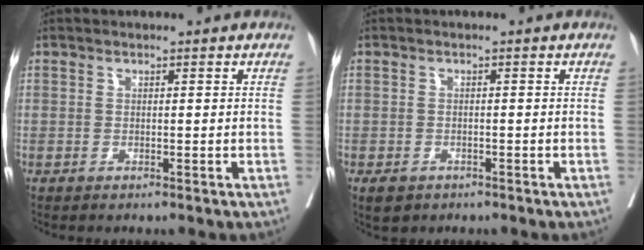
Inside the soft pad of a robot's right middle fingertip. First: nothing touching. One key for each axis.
{"total": 2.4, "fx": -1.5, "fy": 1.6, "fz": 0.9, "tx": -0.012, "ty": 0.000, "tz": -0.018}